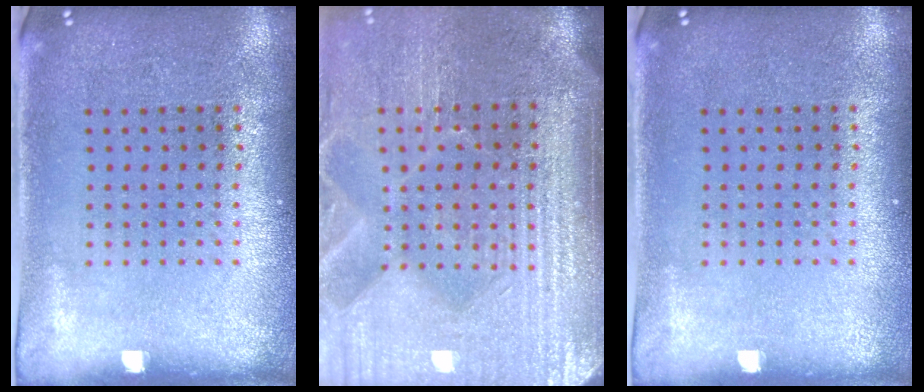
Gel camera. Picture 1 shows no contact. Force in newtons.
{"total": 4.6, "press": 4.1, "slide": 2.2}
{"total": 0.0}